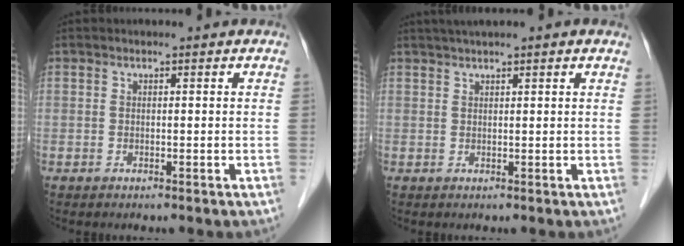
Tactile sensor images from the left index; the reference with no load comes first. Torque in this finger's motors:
{"motor_torque": [0.34, -0.53, 0.56, 0.11]}